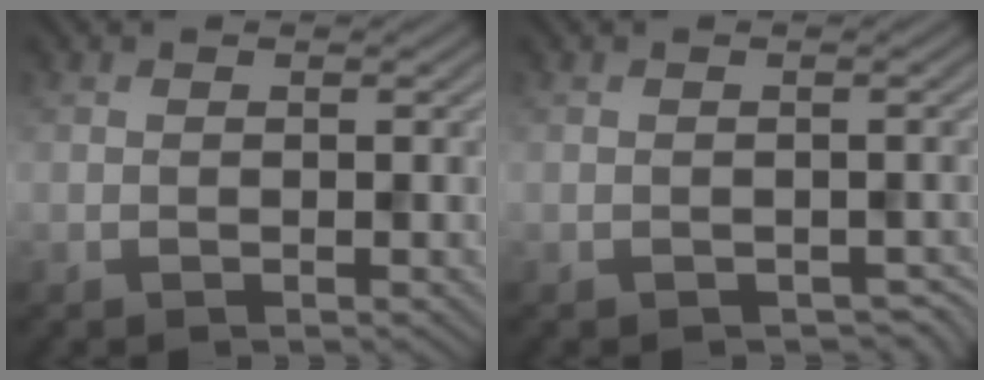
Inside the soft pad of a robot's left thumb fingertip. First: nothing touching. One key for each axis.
{"total": 1.4, "fx": -0.8, "fy": 0.9, "fz": 0.5, "tx": -0.015, "ty": -0.015, "tz": -0.007}